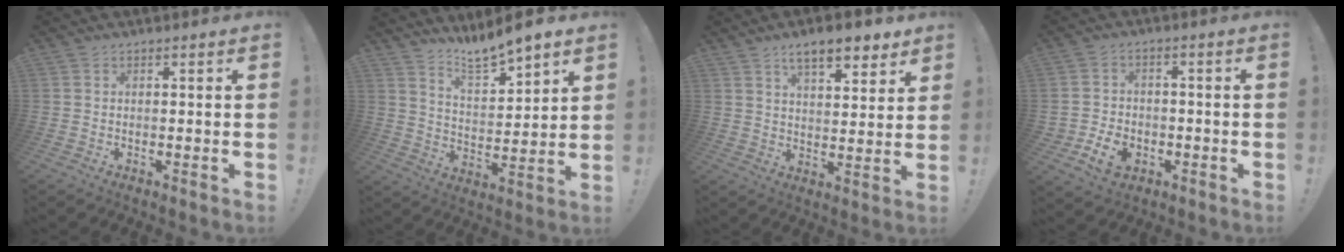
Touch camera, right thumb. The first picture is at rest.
{"total": 9.1, "force": [8.6, 1.0, 2.7], "torque": [-0.049, -0.071, 0.155]}
{"total": 9.9, "force": [6.8, 3.6, 6.2], "torque": [-0.092, -0.034, 0.118]}
{"total": 8.7, "force": [-3.5, 6.3, 4.9], "torque": [-0.086, 0.021, -0.058]}